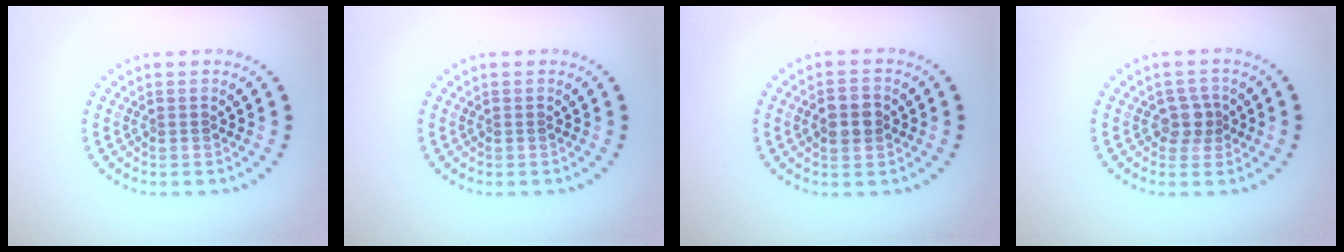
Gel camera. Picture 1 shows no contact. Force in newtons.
{"total": 0.0}
{"total": 3.3, "press": 3.3, "slide": 0.1}
{"total": 2.0, "press": 1.7, "slide": 1.0}